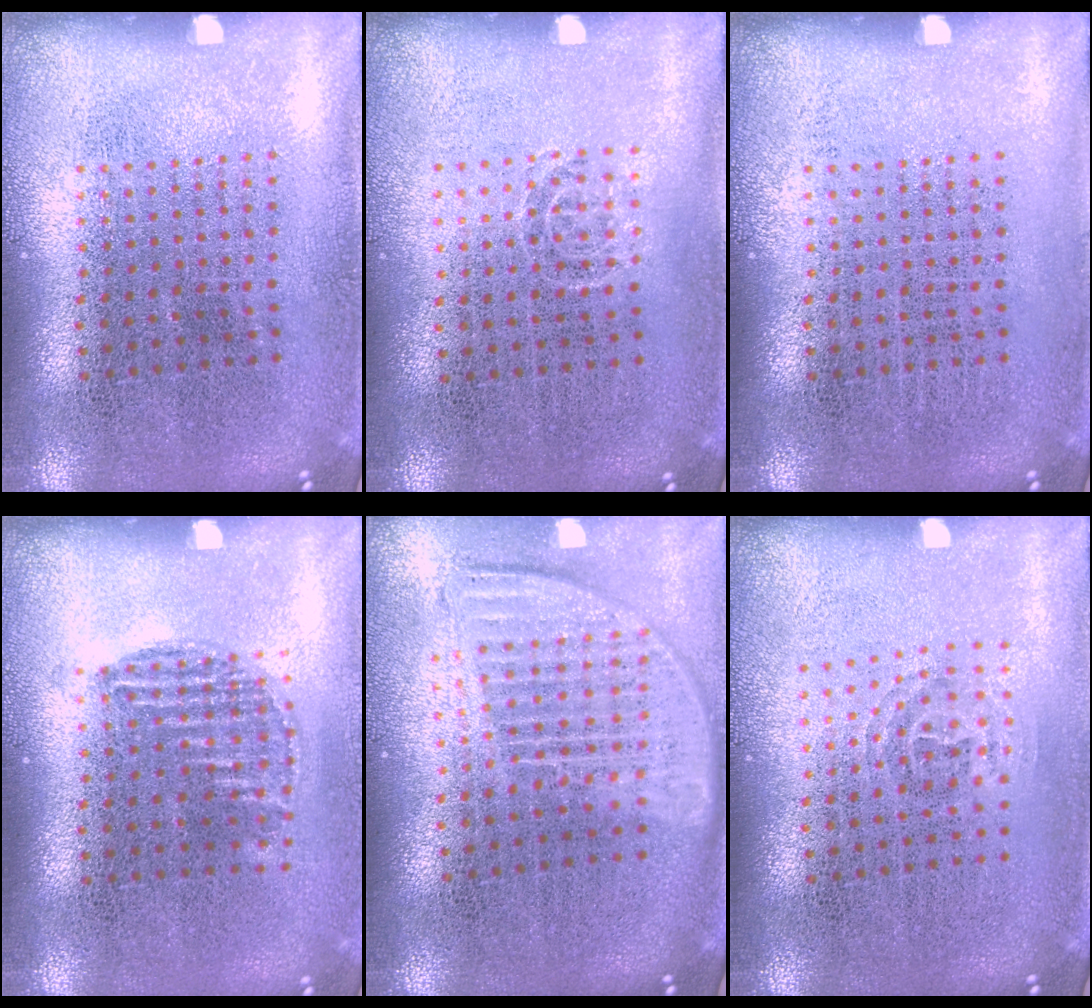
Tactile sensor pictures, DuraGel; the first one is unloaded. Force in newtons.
{"total": 0.5, "press": 0.4, "slide": 0.3}
{"total": 0.0}
{"total": 0.9, "press": 0.7, "slide": 0.5}
{"total": 1.8, "press": 1.5, "slide": 0.9}
{"total": 0.9, "press": 0.6, "slide": 0.7}